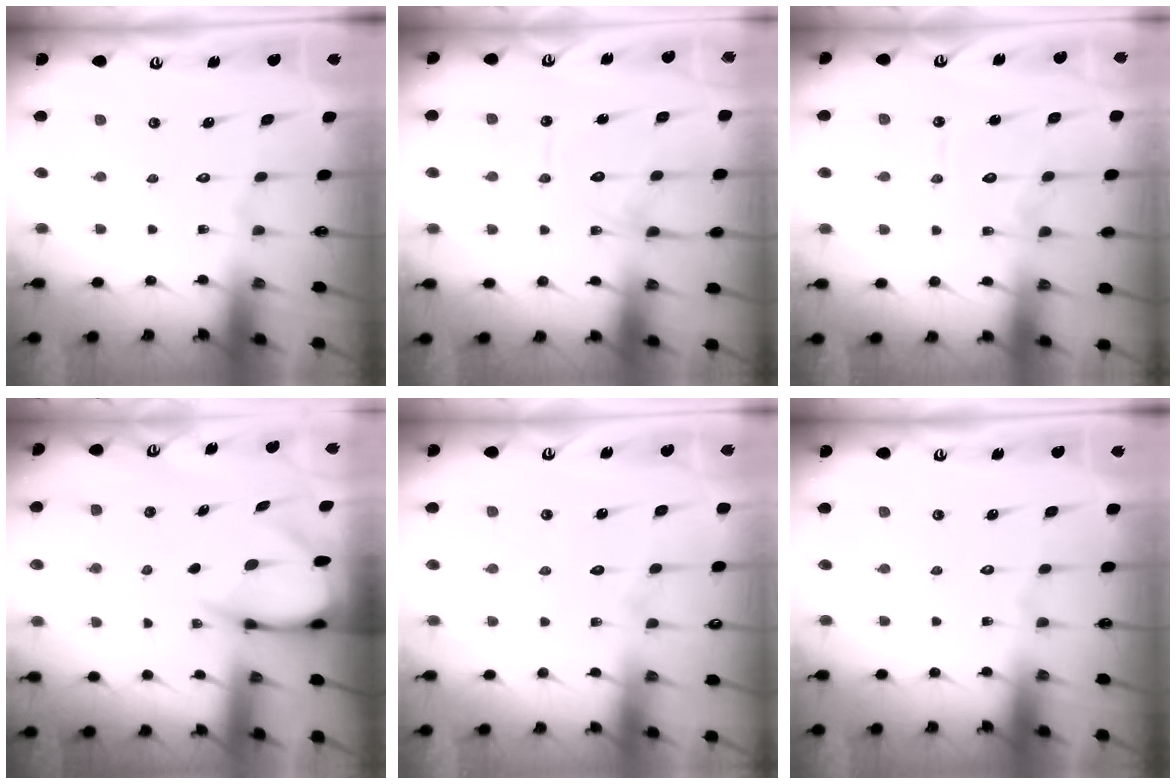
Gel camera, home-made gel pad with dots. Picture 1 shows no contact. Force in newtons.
{"total": 12.8, "press": 12.8, "slide": 1.3}
{"total": 10.8, "press": 10.7, "slide": 1.1}
{"total": 5.0, "press": 5.0, "slide": 0.7}
{"total": 3.2, "press": 3.2, "slide": 0.3}
{"total": 0.0}